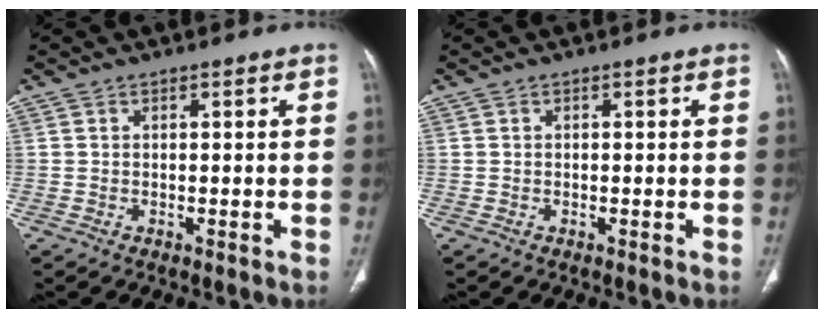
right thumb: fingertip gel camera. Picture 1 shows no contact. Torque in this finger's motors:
{"motor_torque": [-0.05, -0.24, -0.10, 0.25, -0.03]}